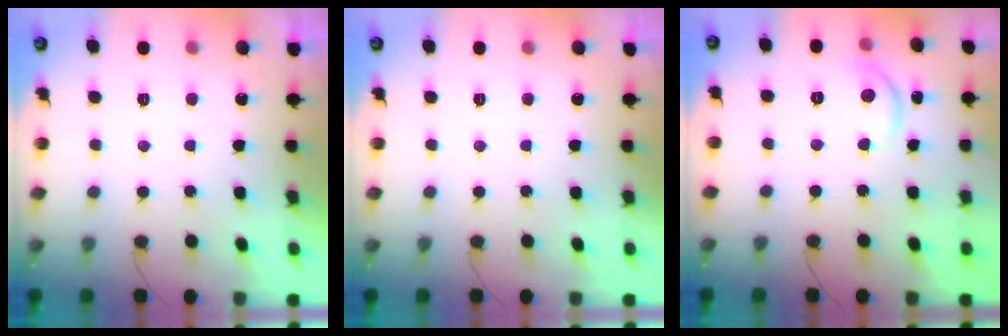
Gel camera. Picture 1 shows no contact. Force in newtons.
{"total": 0.0}
{"total": 7.0, "press": 7.0, "slide": 0.4}